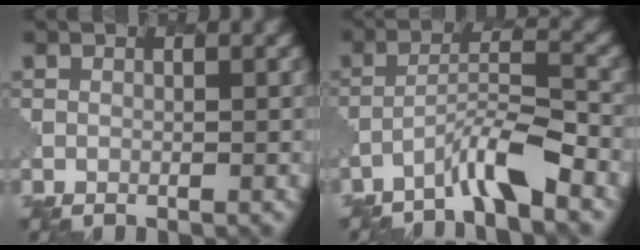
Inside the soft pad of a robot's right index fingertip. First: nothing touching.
{"total": 4.1, "force": [-3.2, 0.2, 2.6], "torque": [-0.046, 0.012, -0.064]}